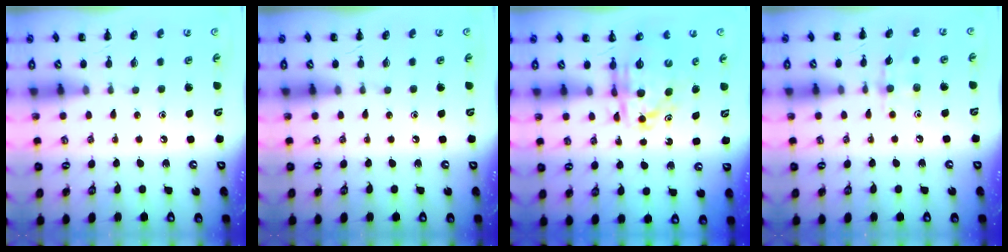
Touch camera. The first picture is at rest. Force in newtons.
{"total": 0.0}
{"total": 7.3, "press": 7.0, "slide": 1.8}
{"total": 5.3, "press": 5.1, "slide": 1.2}